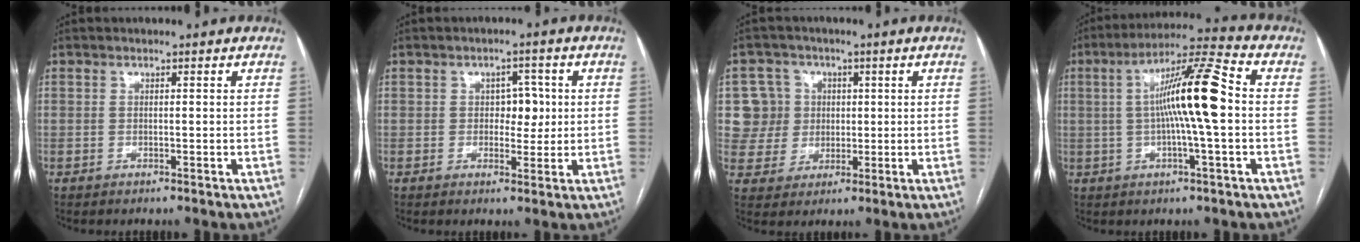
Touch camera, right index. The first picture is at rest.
{"total": 3.8, "force": [0.4, 2.4, 2.9], "torque": [-0.032, 0.010, 0.007]}
{"total": 7.2, "force": [1.5, 7.1, 0.3], "torque": [-0.003, 0.022, 0.033]}
{"total": 12.5, "force": [0.3, 0.0, 12.5], "torque": [-0.218, 0.018, -0.003]}